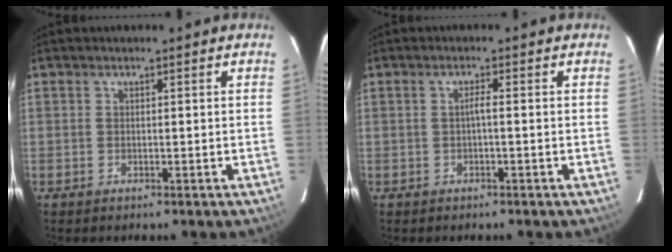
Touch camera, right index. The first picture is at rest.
{"total": 1.1, "force": [-0.3, -0.1, 1.1], "torque": [-0.019, 0.005, -0.006]}